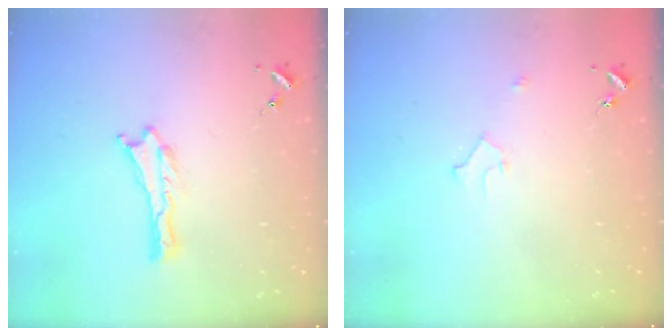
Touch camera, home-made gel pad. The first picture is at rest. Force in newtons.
{"total": 2.2, "press": 2.2, "slide": 0.2}